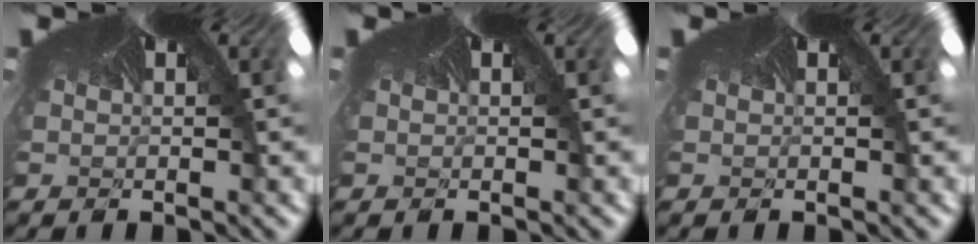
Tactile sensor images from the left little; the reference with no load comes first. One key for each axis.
{"total": 0.0}
{"total": 0.0}